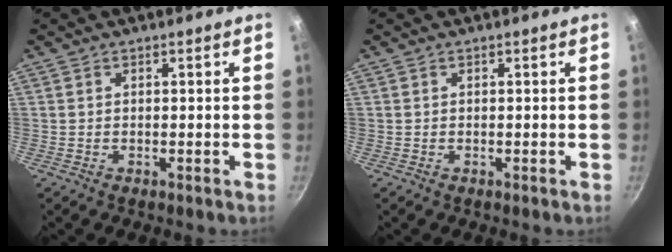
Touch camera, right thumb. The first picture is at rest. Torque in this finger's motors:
{"motor_torque": [-0.06, 0.06, 0.01, 0.01, 0.02]}